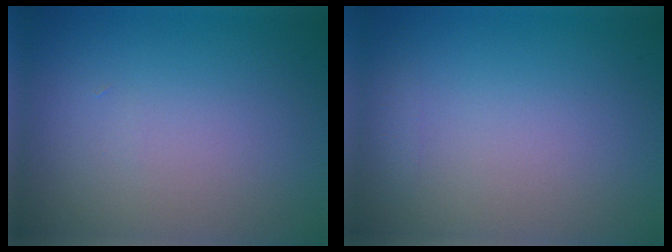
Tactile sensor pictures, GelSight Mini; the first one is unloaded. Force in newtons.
{"total": 0.7, "press": 0.7, "slide": 0.1}